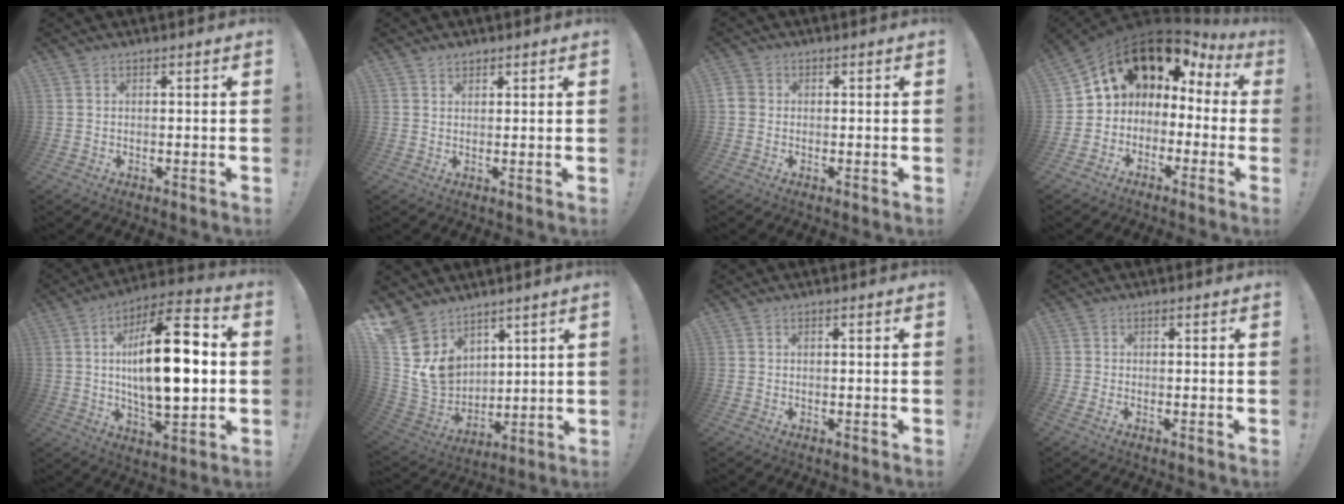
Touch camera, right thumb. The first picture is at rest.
{"total": 1.7, "force": [1.3, 0.9, 0.5], "torque": [0.003, -0.008, 0.023]}
{"total": 2.5, "force": [-0.4, 2.1, 1.3], "torque": [-0.029, 0.006, -0.009]}
{"total": 11.3, "force": [6.0, 7.5, 5.8], "torque": [-0.083, -0.044, 0.107]}
{"total": 21.9, "force": [1.4, 8.4, 20.2], "torque": [-0.334, -0.004, 0.011]}
{"total": 12.8, "force": [6.6, 10.3, 3.6], "torque": [-0.081, -0.062, 0.137]}
{"total": 0.6, "force": [-0.4, 0.0, 0.3], "torque": [-0.005, -0.001, -0.008]}
{"total": 0.9, "force": [-0.2, -0.1, 0.9], "torque": [-0.014, -0.004, -0.004]}